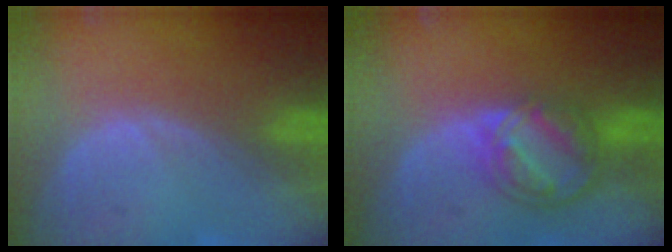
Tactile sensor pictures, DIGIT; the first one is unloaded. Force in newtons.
{"total": 8.2, "press": 6.9, "slide": 4.4}